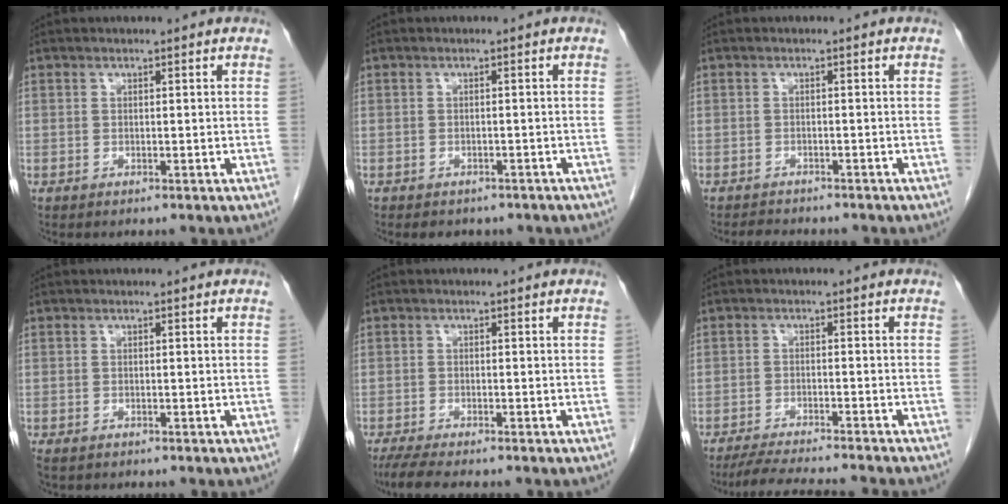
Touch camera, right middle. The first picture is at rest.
{"total": 5.6, "force": [-4.6, 2.6, 1.8], "torque": [-0.018, 0.005, -0.045]}
{"total": 4.0, "force": [-3.7, 1.1, 1.2], "torque": [-0.027, -0.008, -0.050]}
{"total": 1.7, "force": [-1.3, 0.8, 0.8], "torque": [-0.018, -0.005, -0.016]}
{"total": 4.5, "force": [-3.7, 0.3, 2.6], "torque": [-0.048, -0.012, -0.060]}
{"total": 9.9, "force": [-9.1, -0.3, 3.9], "torque": [-0.054, -0.013, -0.141]}